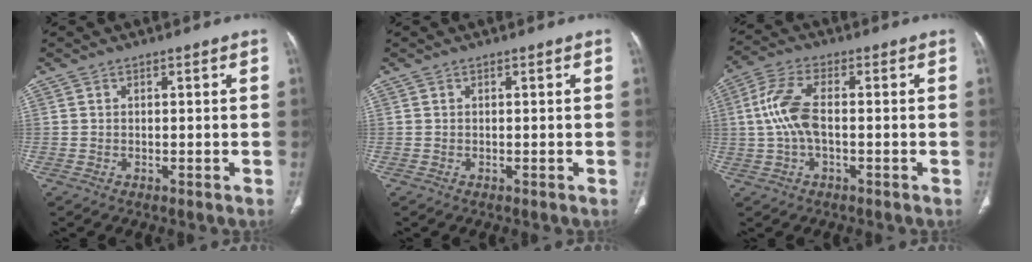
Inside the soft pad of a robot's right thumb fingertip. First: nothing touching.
{"total": 0.0}
{"total": 8.3, "force": [0.0, 3.7, 7.4], "torque": [-0.177, 0.021, -0.002]}